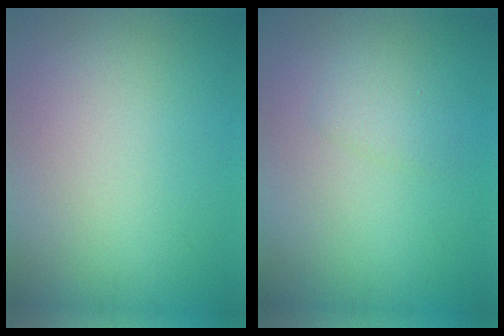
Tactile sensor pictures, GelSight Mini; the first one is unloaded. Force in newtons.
{"total": 1.3, "press": 1.3, "slide": 0.1}